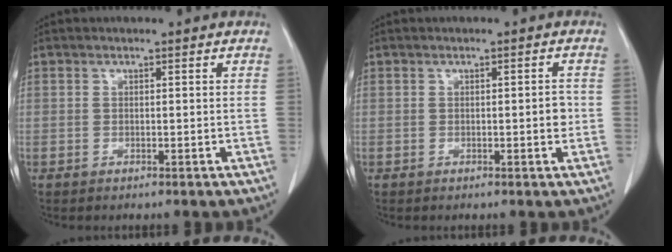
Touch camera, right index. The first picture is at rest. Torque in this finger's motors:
{"motor_torque": [0.41, -0.21, 0.04, 0.01]}